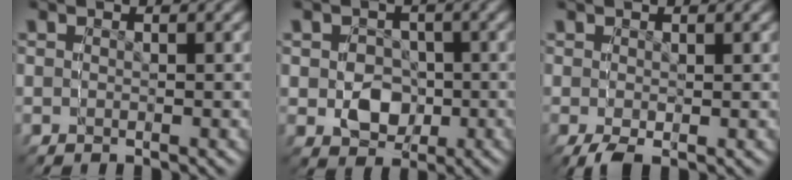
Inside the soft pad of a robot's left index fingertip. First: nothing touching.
{"total": 6.0, "force": [0.2, 6.0, 0.8], "torque": [-0.032, -0.032, 0.018]}
{"total": 0.6, "force": [0.4, 0.5, 0.0], "torque": [0.004, -0.007, 0.010]}